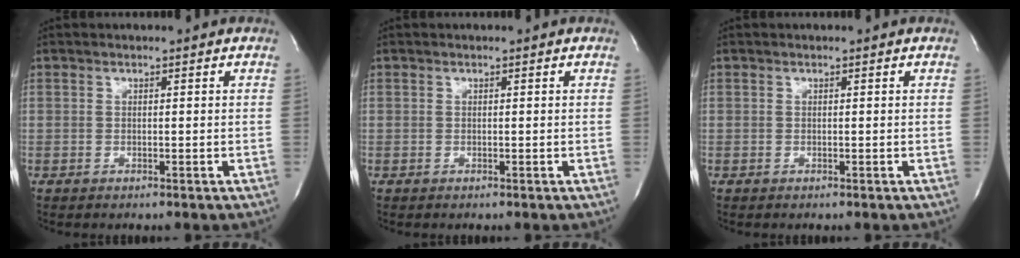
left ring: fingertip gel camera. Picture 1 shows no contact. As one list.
[{"total": 0.0}, {"total": 0.0}]